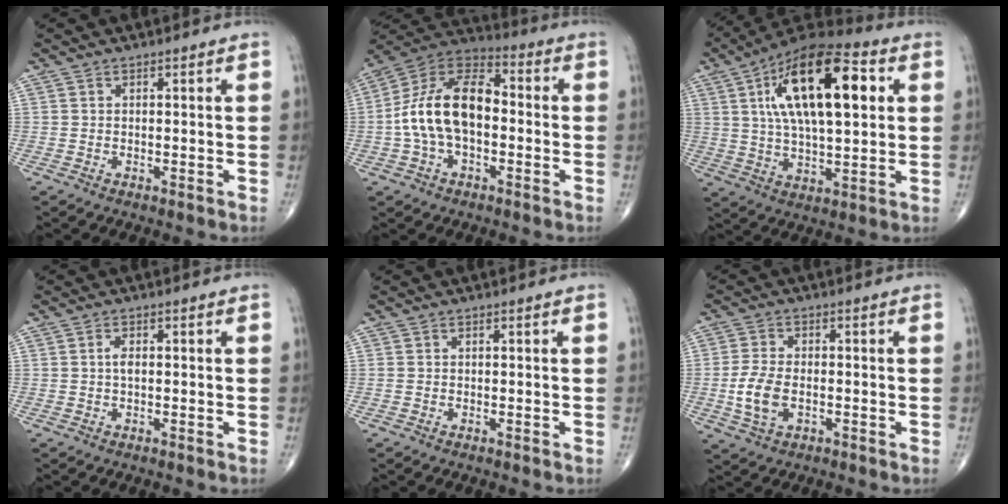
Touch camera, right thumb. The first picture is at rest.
{"total": 15.9, "force": [-1.2, 9.2, 12.9], "torque": [-0.234, 0.045, -0.032]}
{"total": 22.5, "force": [6.0, 9.4, 19.5], "torque": [-0.319, 0.007, 0.090]}
{"total": 1.5, "force": [0.1, 0.6, 1.3], "torque": [-0.027, 0.001, 0.001]}
{"total": 0.0}
{"total": 6.7, "force": [-1.4, 3.8, 5.3], "torque": [-0.113, 0.006, -0.027]}